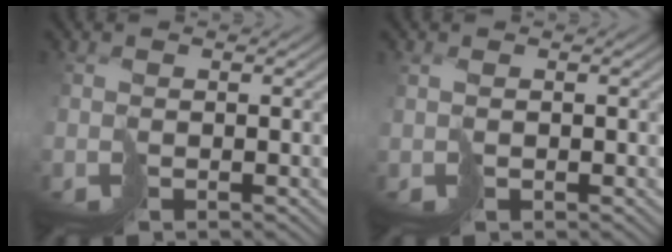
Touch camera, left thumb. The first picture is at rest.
{"total": 0.7, "force": [0.4, 0.4, 0.4], "torque": [-0.009, 0.000, 0.012]}